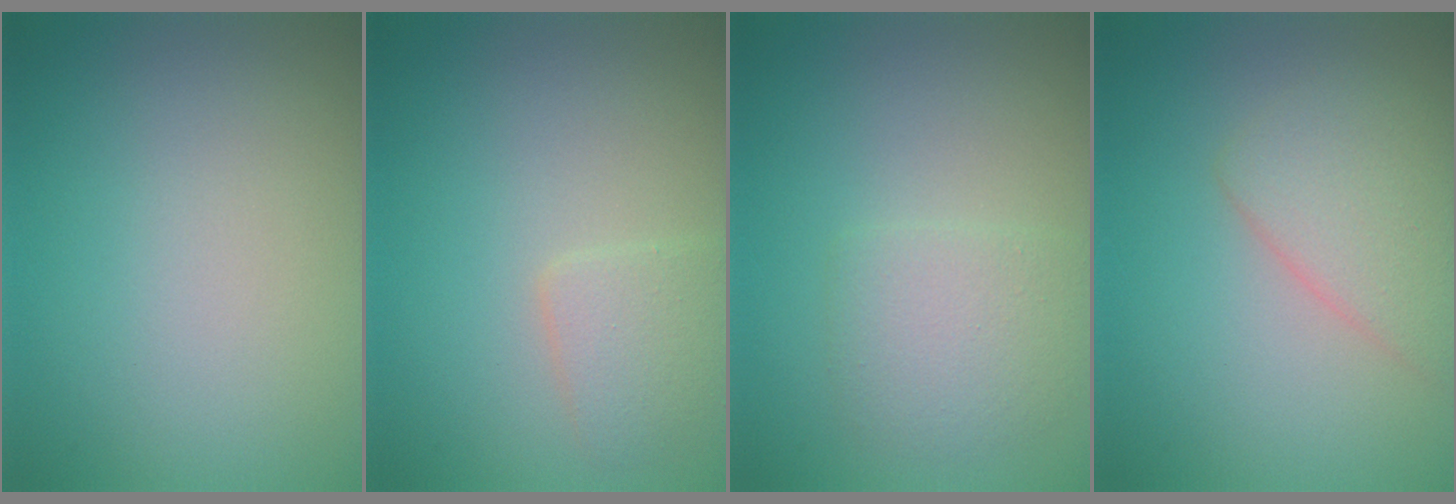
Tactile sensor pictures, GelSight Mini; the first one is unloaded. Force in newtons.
{"total": 2.2, "press": 2.2, "slide": 0.1}
{"total": 2.8, "press": 2.8, "slide": 0.1}
{"total": 3.1, "press": 3.1, "slide": 0.3}